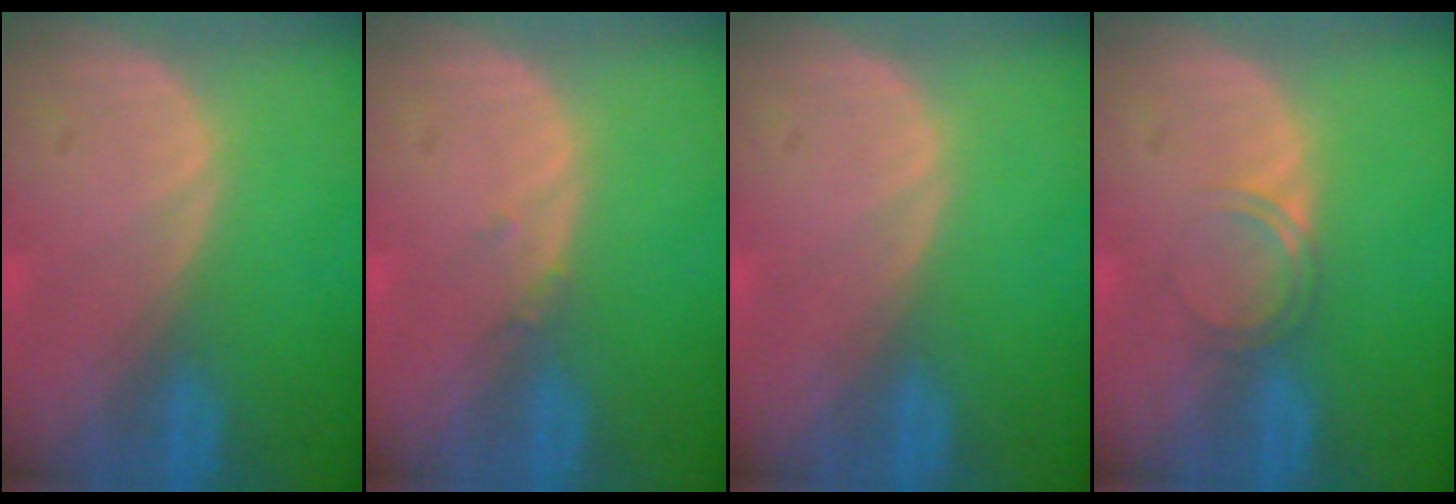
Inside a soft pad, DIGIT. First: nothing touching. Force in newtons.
{"total": 0.7, "press": 0.7, "slide": 0.3}
{"total": 0.0}
{"total": 2.0, "press": 2.0, "slide": 0.2}